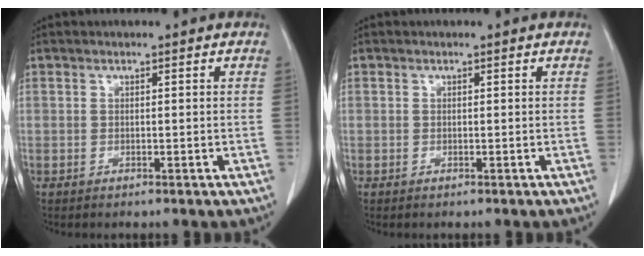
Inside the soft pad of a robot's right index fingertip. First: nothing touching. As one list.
[{"total": 0.0}]